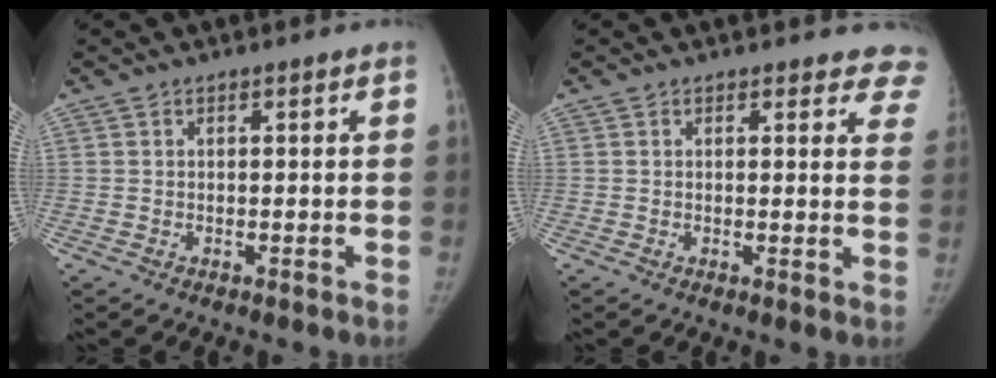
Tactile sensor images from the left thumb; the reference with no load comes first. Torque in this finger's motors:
{"motor_torque": [0.23, 0.06, 0.13, 0.08, -0.02]}